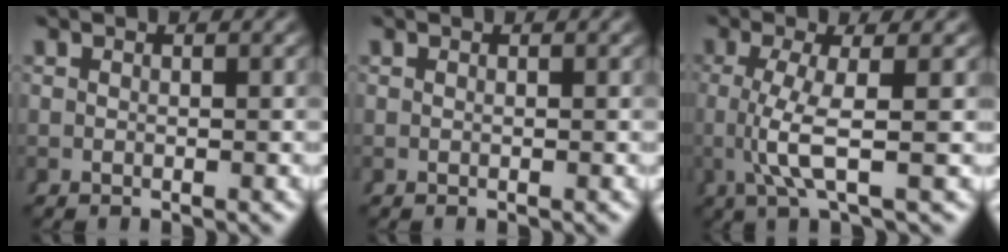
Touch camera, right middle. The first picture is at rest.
{"total": 0.0}
{"total": 4.3, "force": [0.2, -0.2, 4.3], "torque": [-0.089, -0.013, 0.012]}